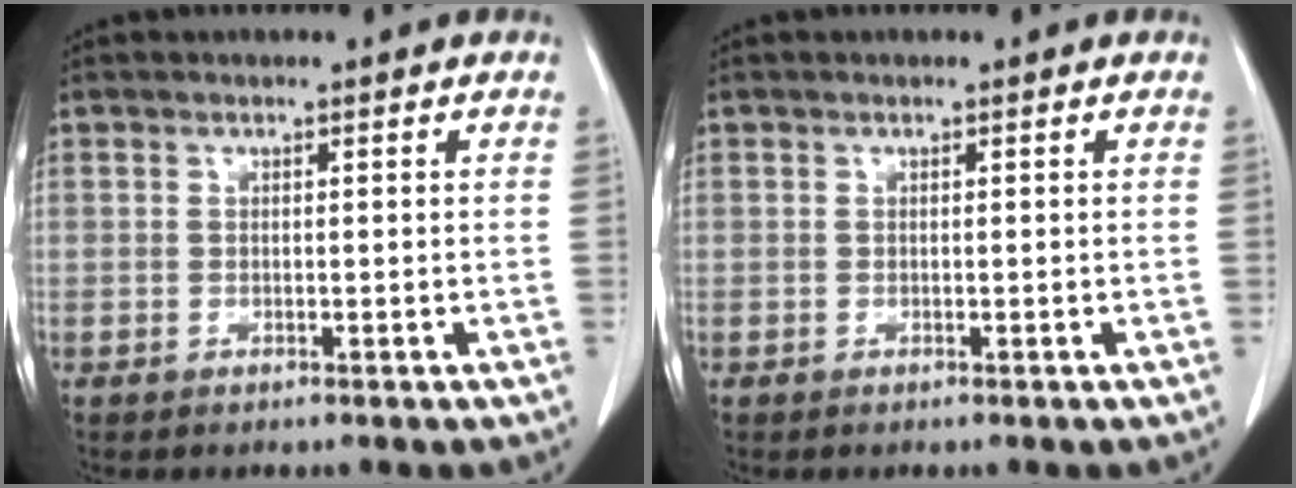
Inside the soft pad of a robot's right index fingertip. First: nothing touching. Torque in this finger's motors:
{"motor_torque": [0.02, -0.01, 0.00, 0.01]}